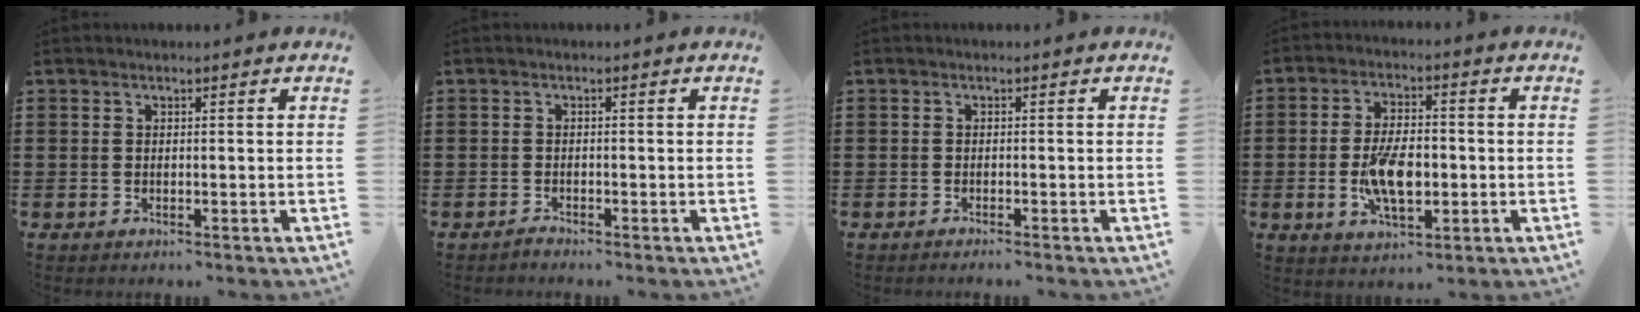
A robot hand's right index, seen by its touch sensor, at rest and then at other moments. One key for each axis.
{"total": 1.0, "fx": -1.0, "fy": 0.0, "fz": 0.0, "tx": -0.003, "ty": 0.000, "tz": -0.021}
{"total": 0.8, "fx": -0.8, "fy": -0.2, "fz": 0.1, "tx": -0.004, "ty": -0.004, "tz": -0.016}
{"total": 8.2, "fx": -1.7, "fy": 4.0, "fz": 7.0, "tx": -0.153, "ty": -0.001, "tz": -0.034}